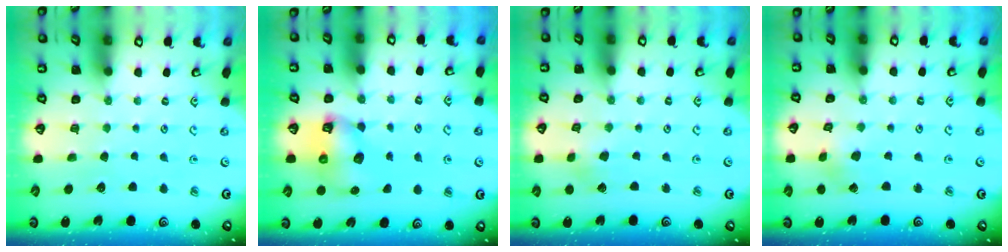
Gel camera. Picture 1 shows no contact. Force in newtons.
{"total": 9.3, "press": 9.2, "slide": 0.9}
{"total": 2.6, "press": 2.6, "slide": 0.5}
{"total": 2.5, "press": 2.4, "slide": 0.3}